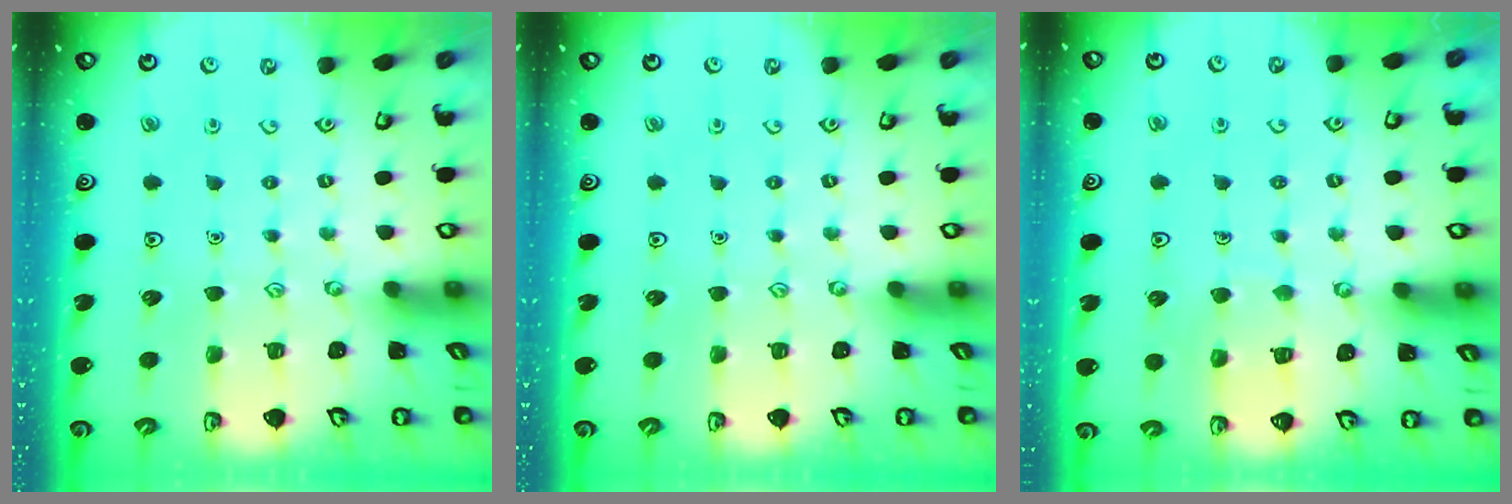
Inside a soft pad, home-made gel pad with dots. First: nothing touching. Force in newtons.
{"total": 0.0}
{"total": 6.7, "press": 6.7, "slide": 0.4}